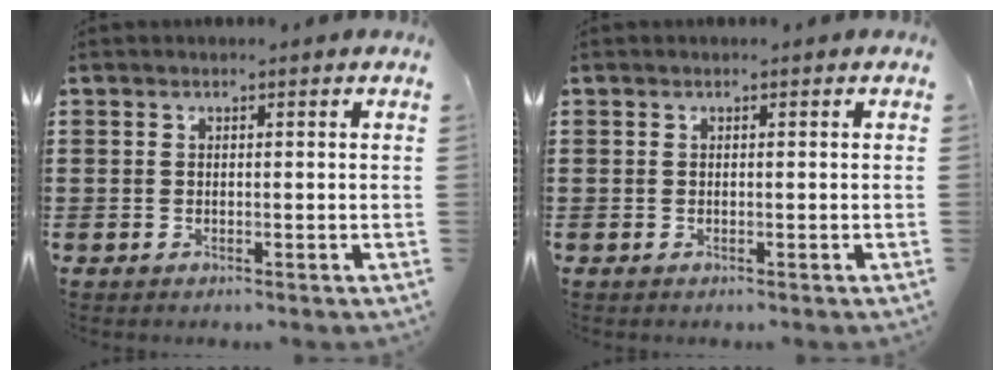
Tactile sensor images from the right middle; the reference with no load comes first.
{"total": 0.0}